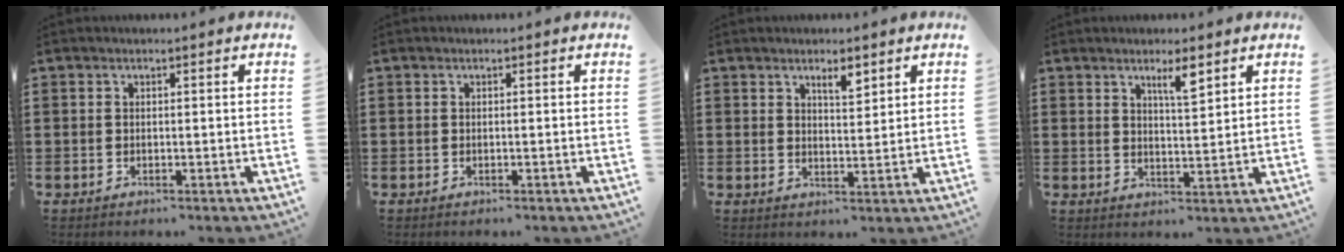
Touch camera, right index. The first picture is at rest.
{"total": 0.0}
{"total": 2.9, "force": [2.2, 0.7, 1.8], "torque": [-0.022, -0.003, 0.035]}
{"total": 3.8, "force": [2.6, 0.4, 2.7], "torque": [-0.041, -0.003, 0.040]}